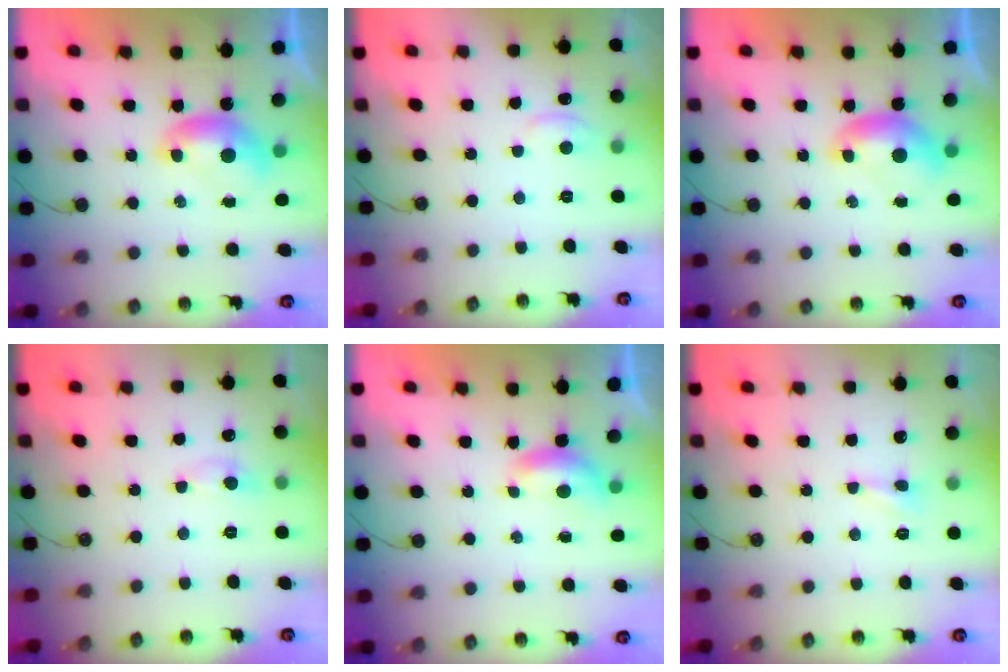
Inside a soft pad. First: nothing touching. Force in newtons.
{"total": 2.4, "press": 2.4, "slide": 0.4}
{"total": 0.0}
{"total": 0.9, "press": 0.8, "slide": 0.4}
{"total": 1.2, "press": 1.1, "slide": 0.5}
{"total": 1.2, "press": 1.2, "slide": 0.5}